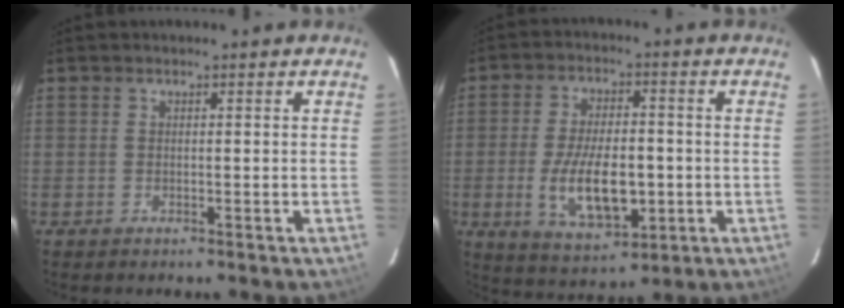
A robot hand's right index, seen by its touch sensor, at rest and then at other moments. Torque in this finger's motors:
{"motor_torque": [0.35, 0.00, 0.55, 0.14]}